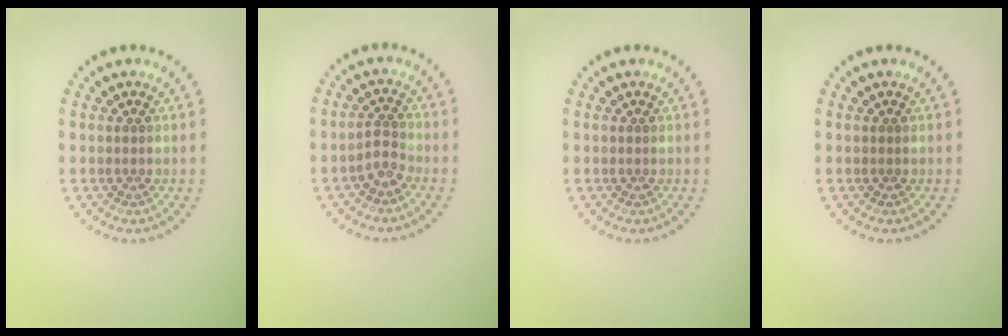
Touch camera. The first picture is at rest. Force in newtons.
{"total": 1.7, "press": 1.3, "slide": 1.1}
{"total": 0.0}
{"total": 0.0}